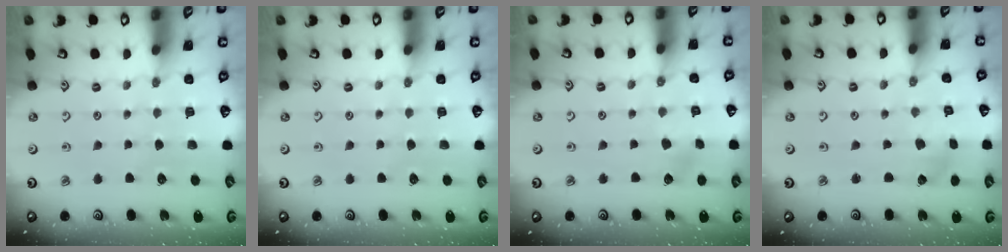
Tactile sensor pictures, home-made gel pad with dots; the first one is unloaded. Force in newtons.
{"total": 0.0}
{"total": 2.5, "press": 2.5, "slide": 0.3}
{"total": 0.0}